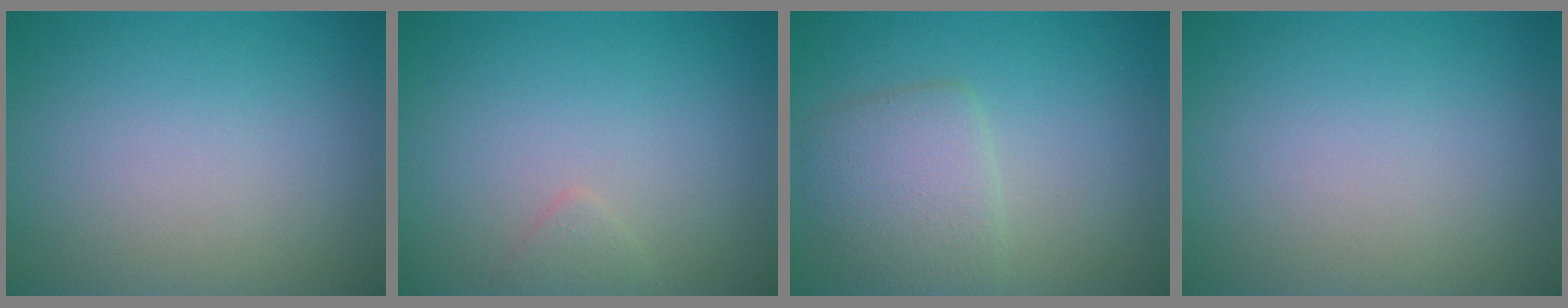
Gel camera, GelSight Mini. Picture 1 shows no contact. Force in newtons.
{"total": 0.8, "press": 0.8, "slide": 0.0}
{"total": 3.8, "press": 3.7, "slide": 0.3}
{"total": 0.0}